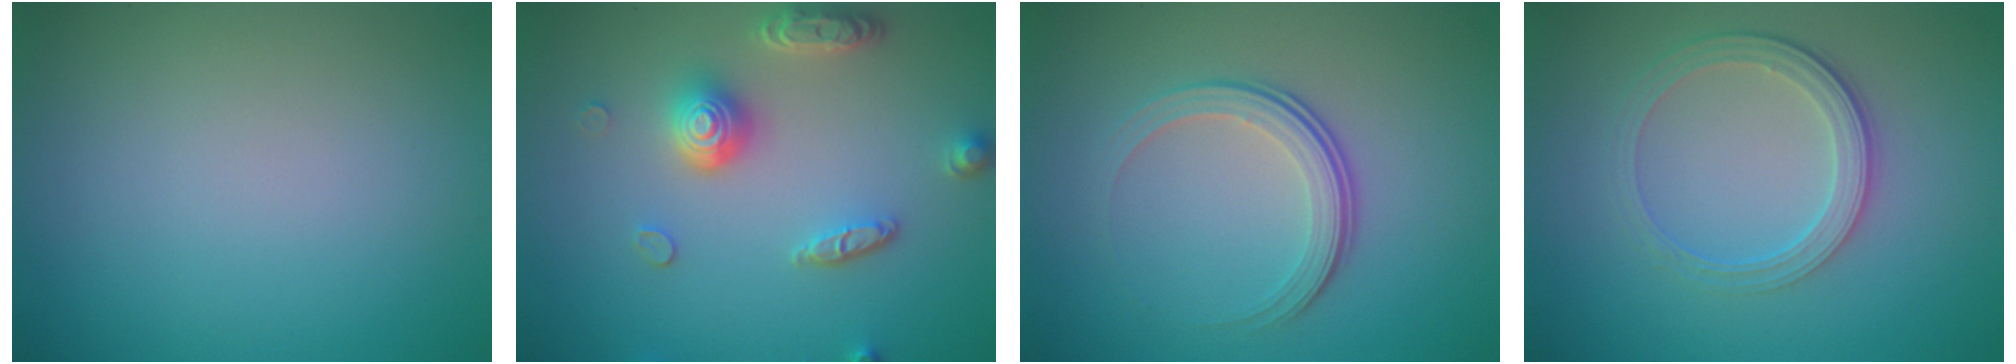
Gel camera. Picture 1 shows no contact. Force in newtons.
{"total": 4.4, "press": 3.5, "slide": 2.7}
{"total": 4.0, "press": 2.6, "slide": 3.0}
{"total": 3.3, "press": 2.7, "slide": 1.9}